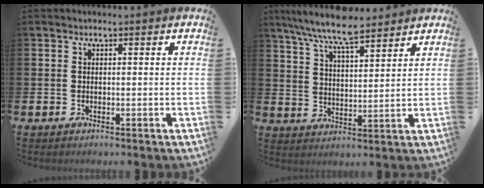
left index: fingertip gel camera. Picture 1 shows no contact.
{"total": 8.3, "force": [7.5, 1.3, 3.2], "torque": [-0.076, -0.034, 0.134]}